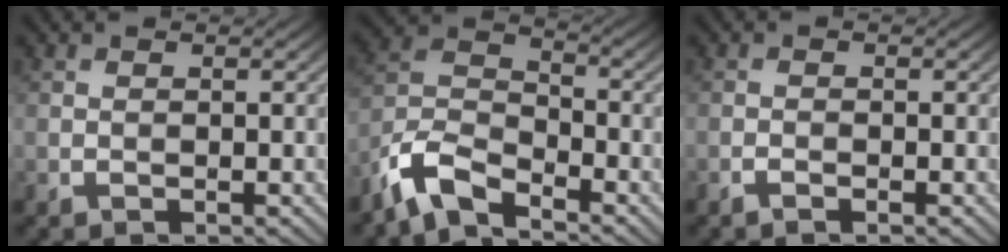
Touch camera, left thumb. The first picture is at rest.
{"total": 7.8, "force": [-6.1, 2.7, 4.1], "torque": [-0.086, -0.001, -0.144]}
{"total": 0.8, "force": [-0.6, 0.1, 0.4], "torque": [-0.008, 0.003, -0.014]}